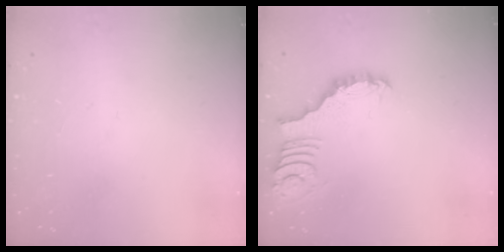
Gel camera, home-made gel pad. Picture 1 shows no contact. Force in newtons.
{"total": 3.3, "press": 3.3, "slide": 0.1}